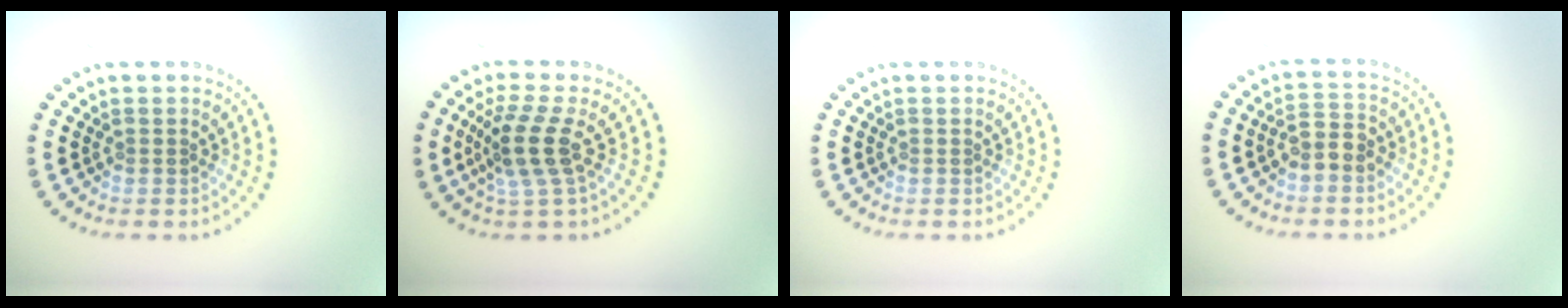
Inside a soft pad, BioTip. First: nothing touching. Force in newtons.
{"total": 3.7, "press": 2.8, "slide": 2.4}
{"total": 0.0}
{"total": 2.4, "press": 2.3, "slide": 0.9}